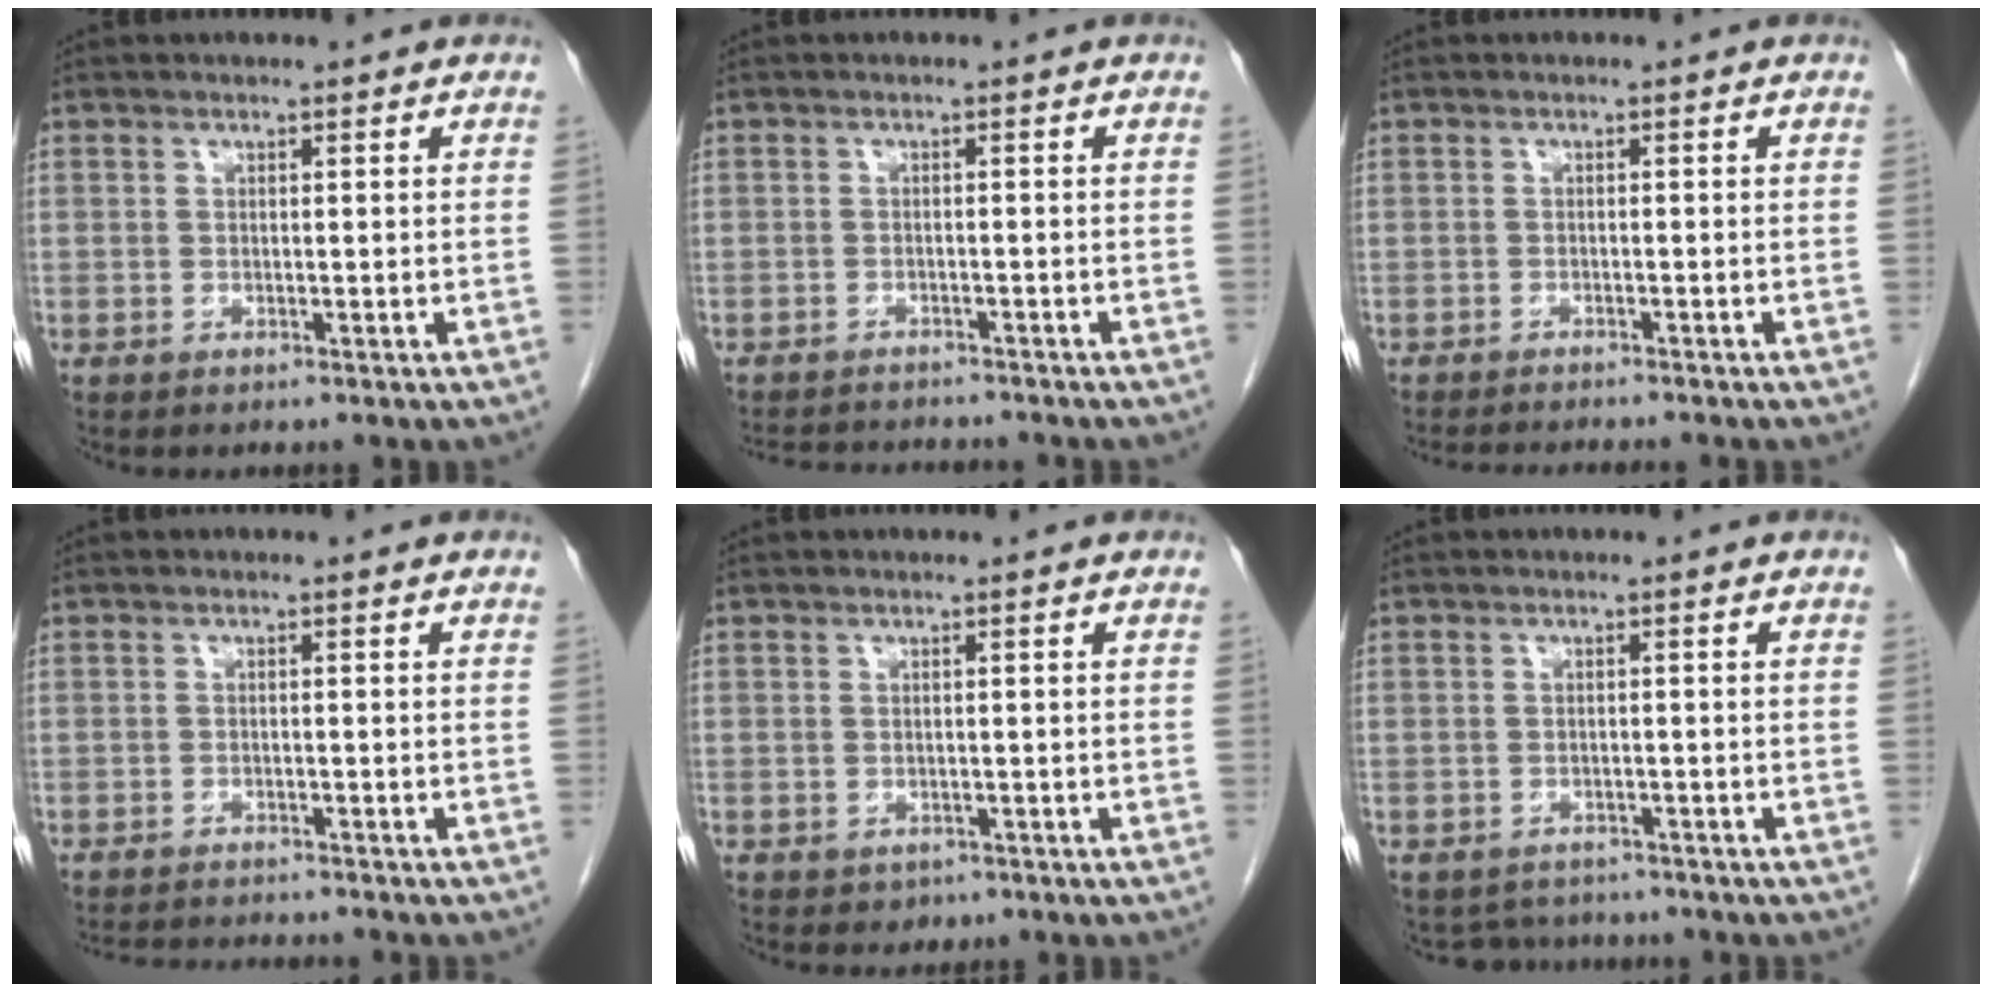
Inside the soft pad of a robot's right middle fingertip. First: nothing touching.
{"total": 8.1, "force": [-7.7, 1.5, 2.2], "torque": [-0.034, 0.000, -0.105]}
{"total": 6.2, "force": [-5.7, 0.2, 2.3], "torque": [-0.023, -0.011, -0.085]}
{"total": 7.2, "force": [-6.8, 0.8, 2.1], "torque": [-0.027, -0.004, -0.098]}
{"total": 1.4, "force": [-0.7, 1.1, 0.4], "torque": [-0.006, 0.002, -0.004]}
{"total": 4.3, "force": [-3.9, 1.8, -0.1], "torque": [0.004, 0.004, -0.054]}